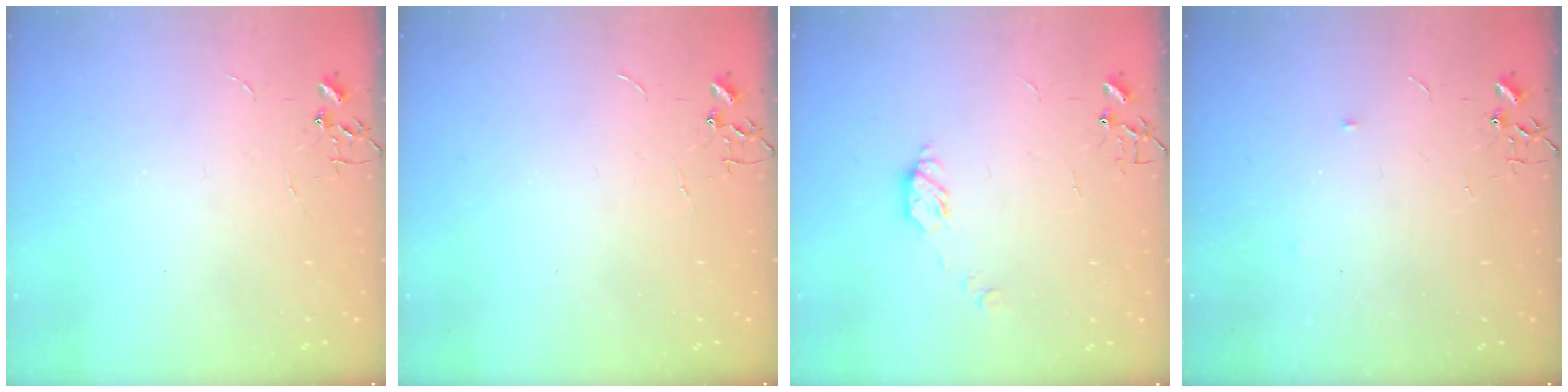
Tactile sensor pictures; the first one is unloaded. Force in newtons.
{"total": 0.0}
{"total": 6.4, "press": 6.4, "slide": 0.6}
{"total": 2.8, "press": 2.8, "slide": 0.4}